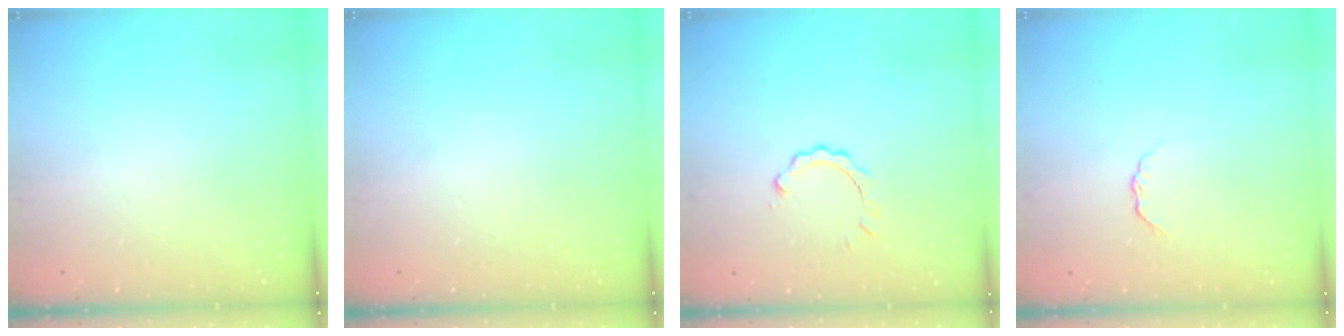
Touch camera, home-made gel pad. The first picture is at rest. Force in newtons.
{"total": 0.0}
{"total": 2.0, "press": 2.0, "slide": 0.2}
{"total": 3.2, "press": 3.2, "slide": 0.4}